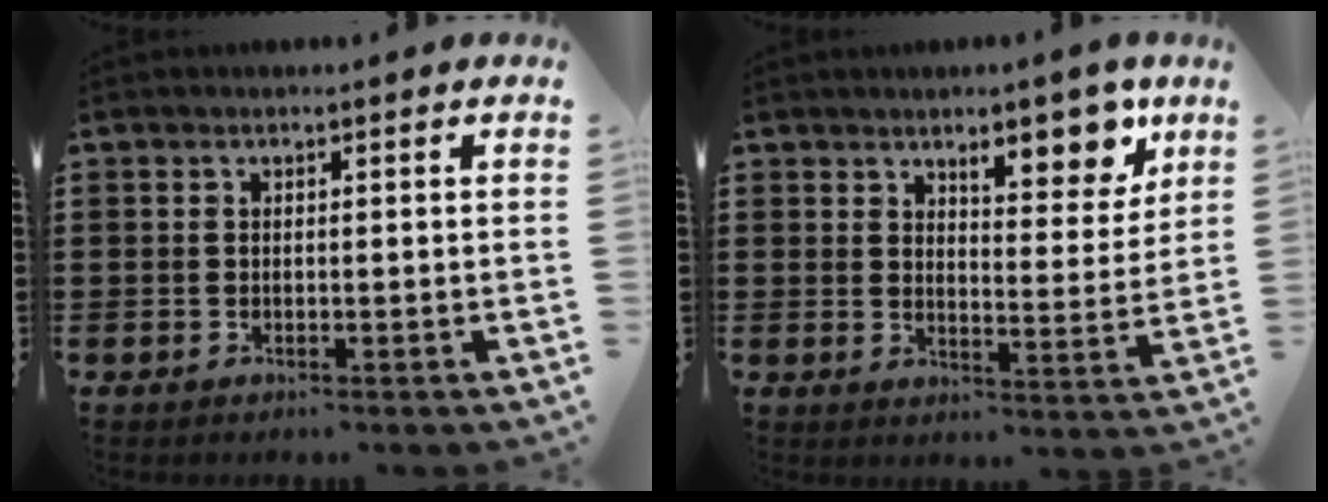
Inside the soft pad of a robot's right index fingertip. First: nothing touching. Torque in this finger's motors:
{"motor_torque": [0.38, 0.24, 0.24, 0.07]}